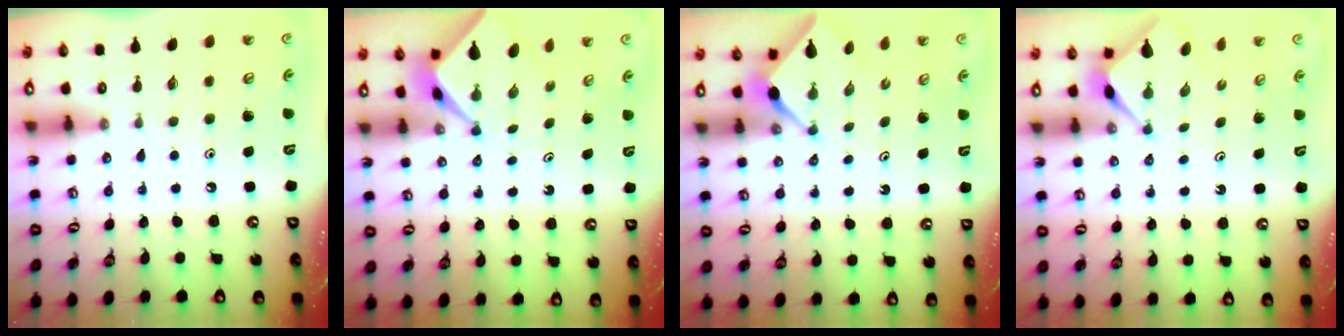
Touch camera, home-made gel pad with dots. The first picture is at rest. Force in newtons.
{"total": 2.1, "press": 2.1, "slide": 0.3}
{"total": 2.5, "press": 2.5, "slide": 0.3}
{"total": 3.0, "press": 3.0, "slide": 0.2}